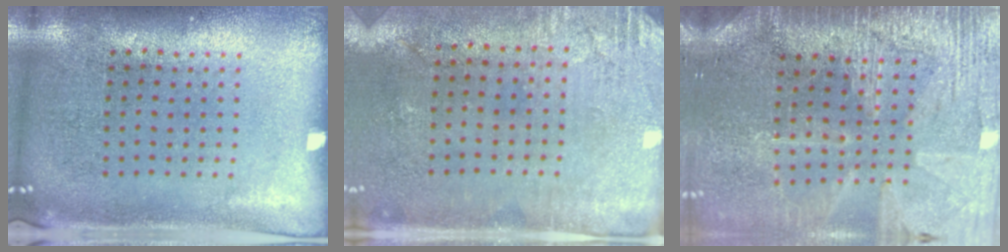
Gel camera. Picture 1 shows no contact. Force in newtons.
{"total": 2.8, "press": 2.3, "slide": 1.6}
{"total": 3.5, "press": 3.3, "slide": 1.2}